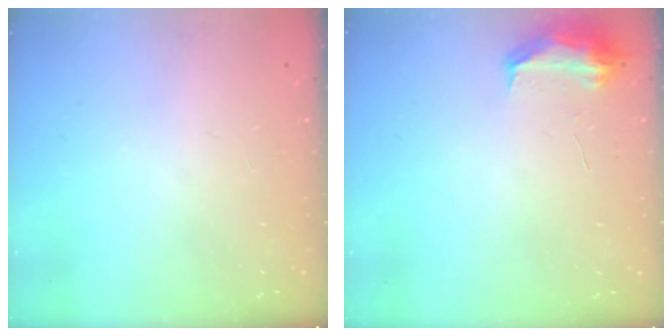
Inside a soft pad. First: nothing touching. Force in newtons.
{"total": 7.9, "press": 7.9, "slide": 0.2}